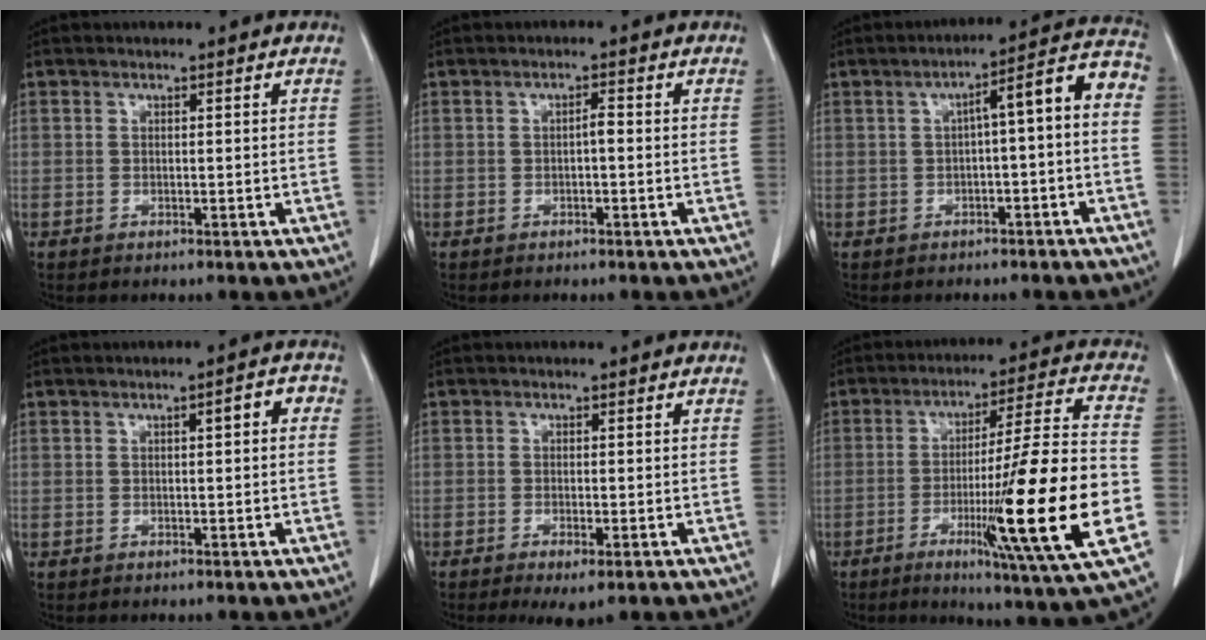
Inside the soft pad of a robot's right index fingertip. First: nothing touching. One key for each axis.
{"total": 1.2, "fx": -0.2, "fy": 0.3, "fz": 1.2, "tx": -0.020, "ty": 0.003, "tz": -0.004}
{"total": 9.3, "fx": -0.8, "fy": 1.1, "fz": 9.2, "tx": -0.123, "ty": 0.040, "tz": -0.014}
{"total": 3.0, "fx": 0.5, "fy": 0.7, "fz": 2.9, "tx": -0.038, "ty": 0.014, "tz": 0.003}
{"total": 2.2, "fx": -1.0, "fy": 0.6, "fz": 1.9, "tx": -0.030, "ty": -0.005, "tz": -0.011}
{"total": 21.4, "fx": -5.6, "fy": -0.8, "fz": 20.7, "tx": -0.311, "ty": -0.015, "tz": -0.090}